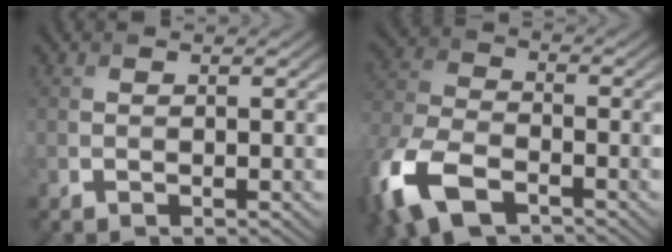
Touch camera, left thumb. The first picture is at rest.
{"total": 12.5, "force": [-6.8, 6.5, 8.3], "torque": [-0.219, -0.030, -0.139]}